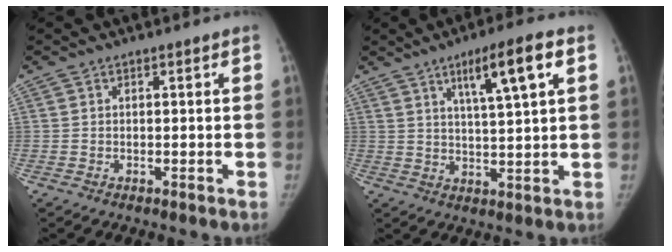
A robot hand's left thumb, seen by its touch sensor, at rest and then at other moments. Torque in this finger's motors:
{"motor_torque": [0.77, 0.46, 0.70, -0.74, 0.23]}